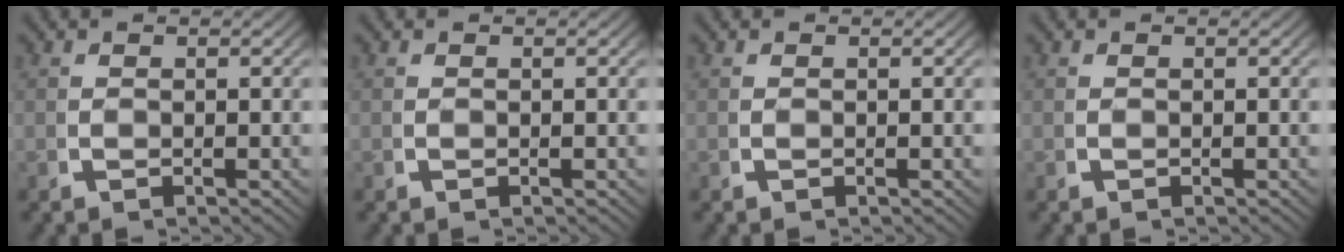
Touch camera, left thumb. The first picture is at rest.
{"total": 0.0}
{"total": 0.0}
{"total": 0.0}